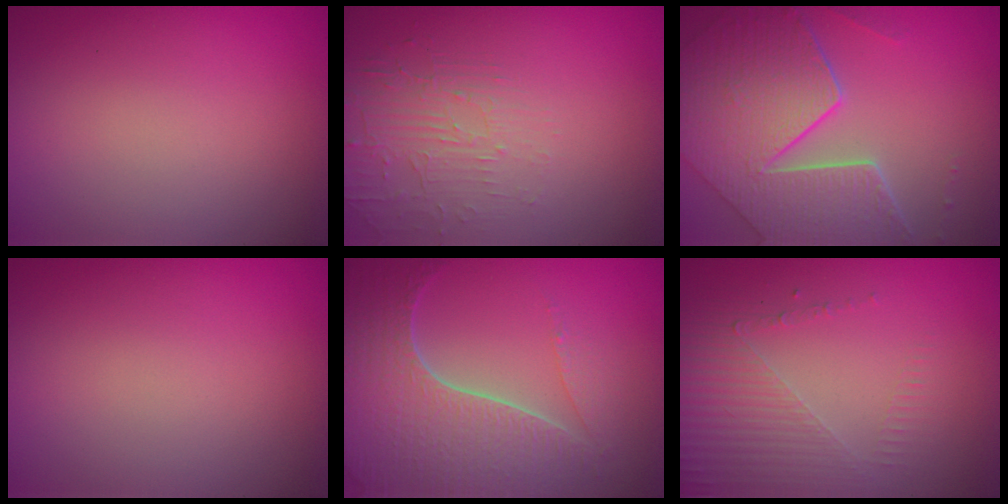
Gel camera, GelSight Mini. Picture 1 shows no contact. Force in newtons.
{"total": 1.9, "press": 1.0, "slide": 1.6}
{"total": 9.2, "press": 6.6, "slide": 6.4}
{"total": 0.0}
{"total": 7.5, "press": 5.6, "slide": 5.1}
{"total": 5.3, "press": 3.1, "slide": 4.3}